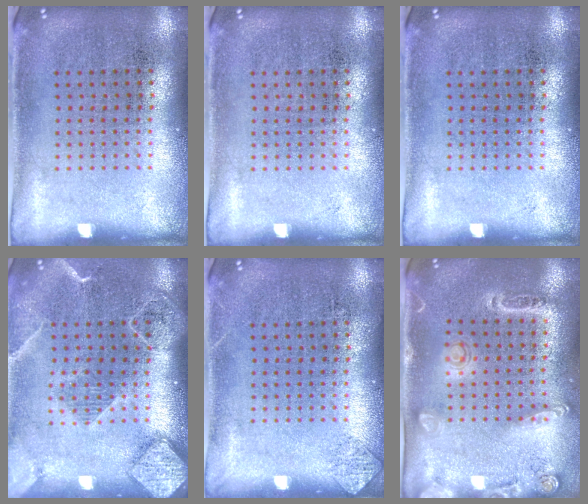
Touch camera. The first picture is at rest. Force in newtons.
{"total": 0.0}
{"total": 0.0}
{"total": 2.0, "press": 1.8, "slide": 0.8}
{"total": 0.8, "press": 0.8, "slide": 0.1}
{"total": 1.6, "press": 1.4, "slide": 0.8}